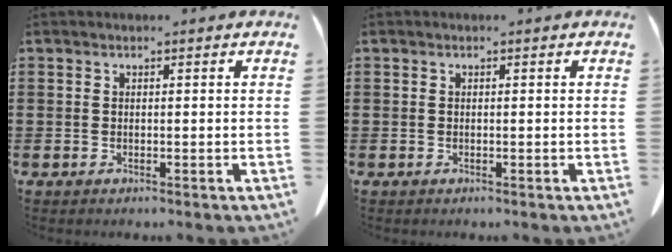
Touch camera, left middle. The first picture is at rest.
{"total": 0.0}